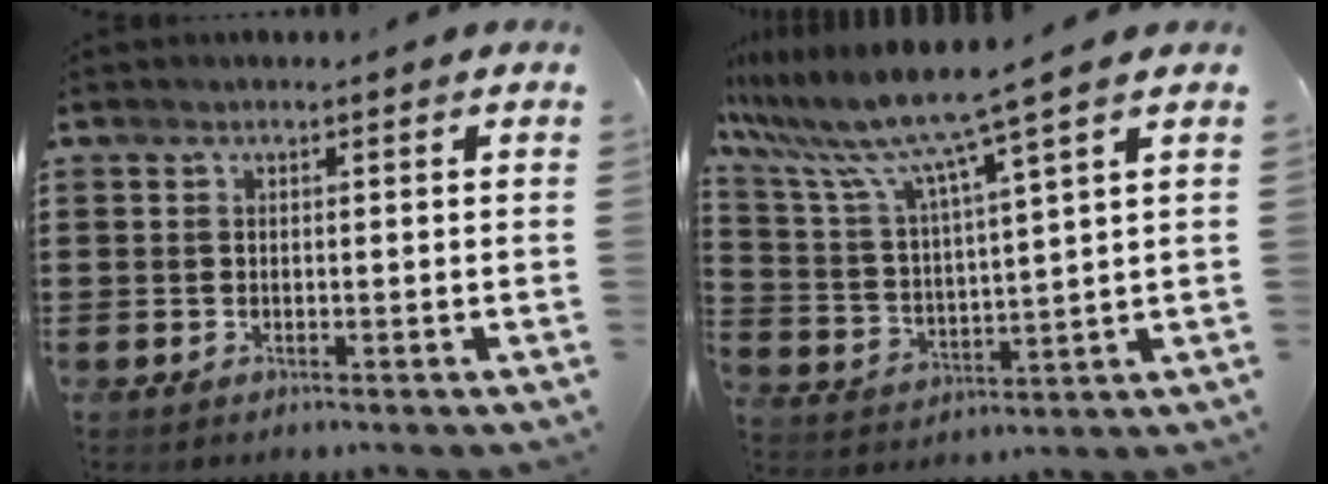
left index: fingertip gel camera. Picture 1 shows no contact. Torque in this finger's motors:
{"motor_torque": [2.14, 0.00, 0.75, 0.21]}